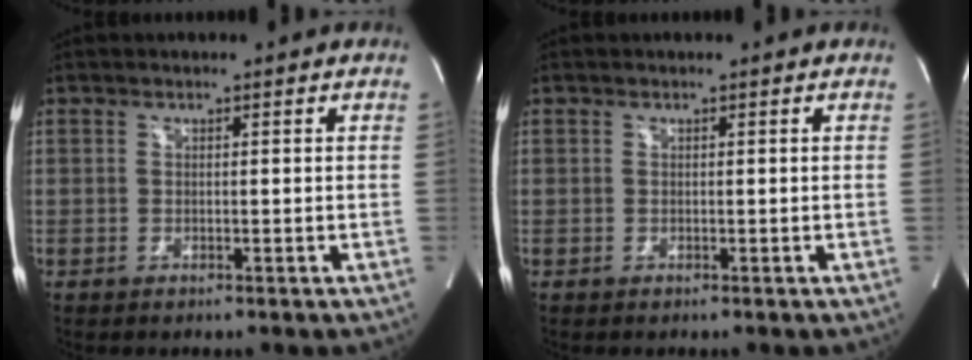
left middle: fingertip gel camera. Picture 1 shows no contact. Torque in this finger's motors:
{"motor_torque": [0.00, 0.00, -0.03, 0.00]}